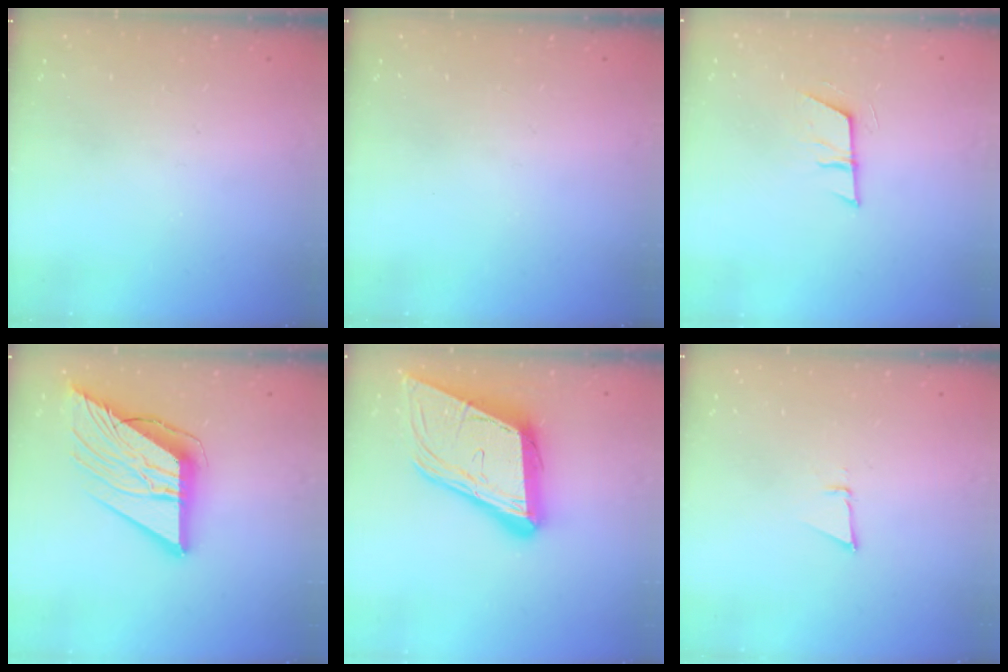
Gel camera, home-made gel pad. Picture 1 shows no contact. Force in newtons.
{"total": 0.0}
{"total": 6.6, "press": 6.6, "slide": 0.4}
{"total": 15.2, "press": 15.1, "slide": 1.6}
{"total": 21.2, "press": 20.7, "slide": 4.7}
{"total": 2.7, "press": 2.6, "slide": 0.8}